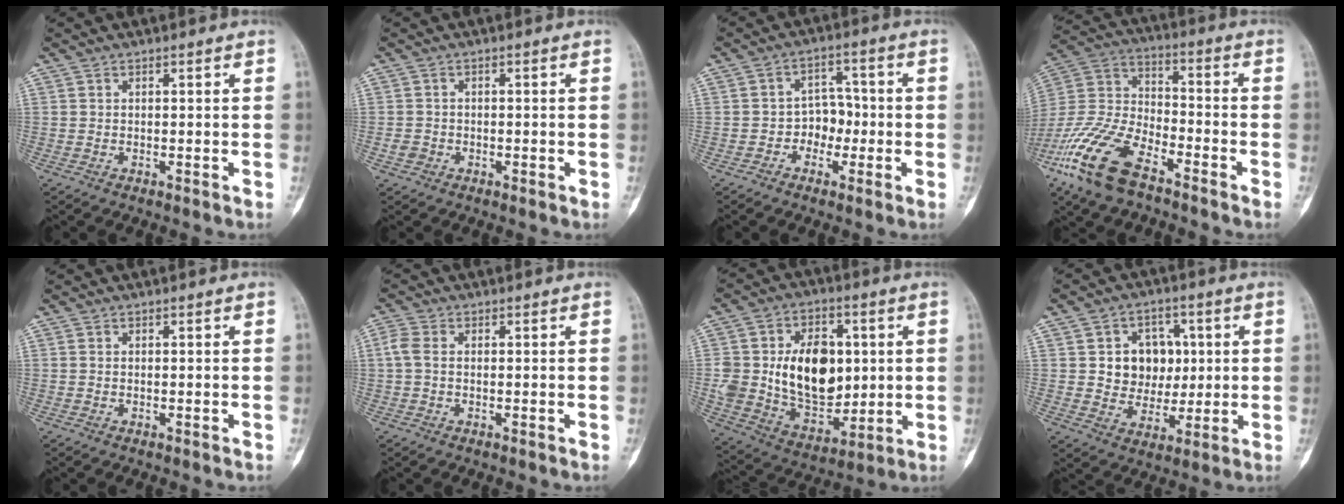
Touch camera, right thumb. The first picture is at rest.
{"total": 2.1, "force": [-0.8, 1.8, 0.7], "torque": [-0.002, 0.009, -0.016]}
{"total": 5.9, "force": [-1.7, 4.8, 3.0], "torque": [-0.003, 0.030, -0.038]}
{"total": 18.1, "force": [-11.1, 8.2, 11.8], "torque": [-0.244, 0.042, -0.220]}
{"total": 0.0}
{"total": 3.4, "force": [0.1, 2.4, 2.4], "torque": [-0.061, 0.005, -0.006]}
{"total": 20.3, "force": [1.9, 14.1, 14.5], "torque": [-0.199, -0.006, 0.052]}
{"total": 10.7, "force": [1.7, 9.1, 5.4], "torque": [-0.022, 0.001, 0.034]}